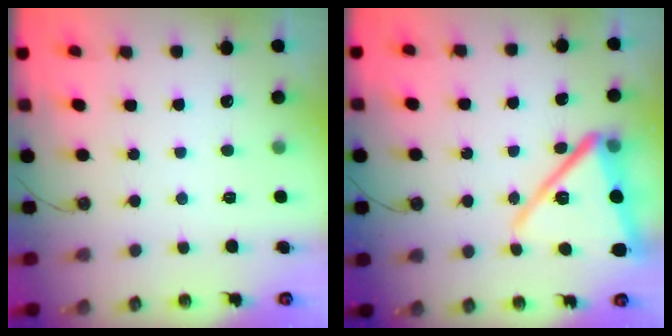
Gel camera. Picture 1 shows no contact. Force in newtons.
{"total": 16.7, "press": 16.5, "slide": 2.4}